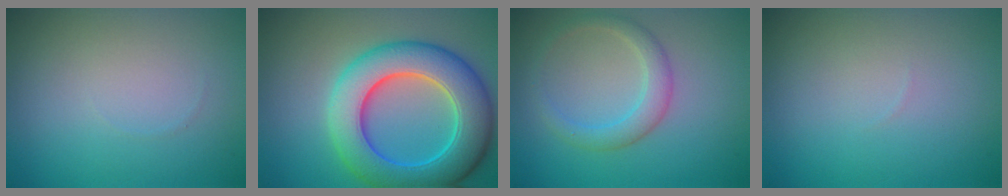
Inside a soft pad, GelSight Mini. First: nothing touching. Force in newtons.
{"total": 9.6, "press": 9.6, "slide": 0.5}
{"total": 2.7, "press": 2.6, "slide": 0.2}
{"total": 0.0}